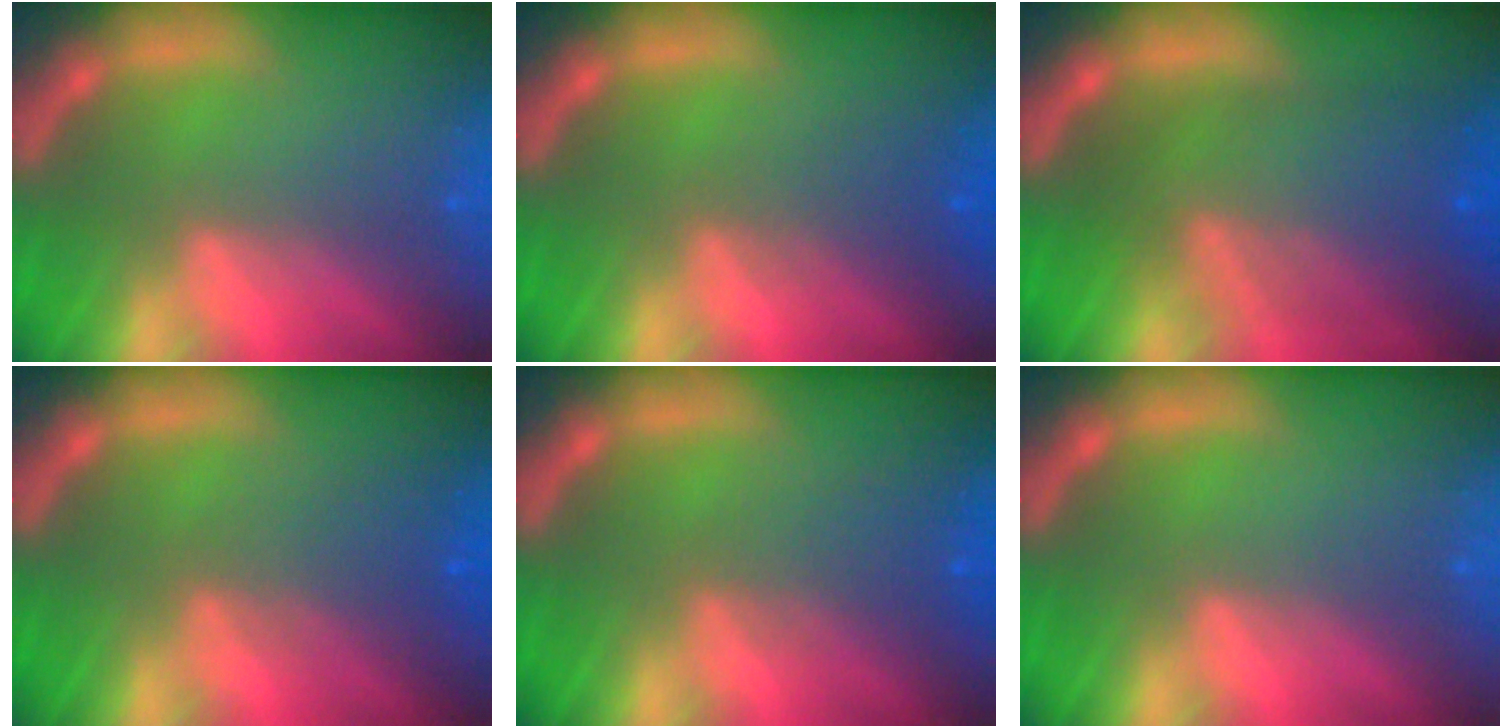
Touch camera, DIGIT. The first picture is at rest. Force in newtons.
{"total": 2.5}
{"total": 8.5}
{"total": 3.1}
{"total": 3.0}
{"total": 0.0}